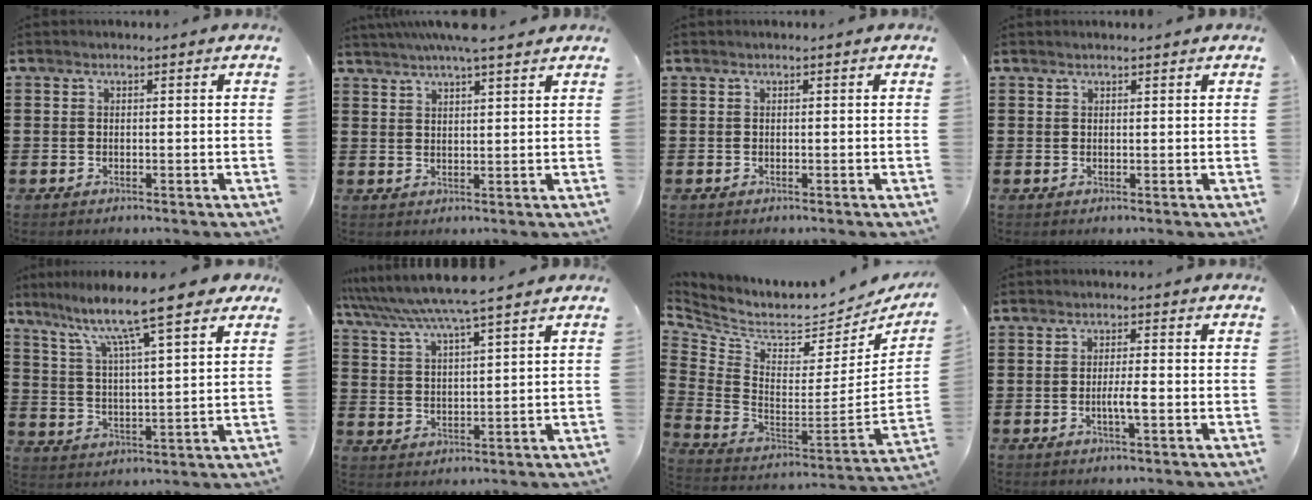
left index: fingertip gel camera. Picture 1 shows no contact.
{"total": 5.2, "force": [4.4, 0.1, 2.7], "torque": [-0.065, -0.003, 0.080]}
{"total": 0.0}
{"total": 0.6, "force": [0.6, 0.0, 0.2], "torque": [-0.006, -0.001, 0.013]}
{"total": 10.8, "force": [8.5, 0.9, 6.6], "torque": [-0.142, -0.048, 0.136]}
{"total": 6.6, "force": [5.8, -0.8, 2.9], "torque": [-0.077, -0.030, 0.100]}
{"total": 4.4, "force": [3.2, 2.1, 2.1], "torque": [-0.066, -0.046, 0.049]}
{"total": 2.9, "force": [-0.7, 0.2, 2.8], "torque": [-0.049, -0.001, -0.013]}